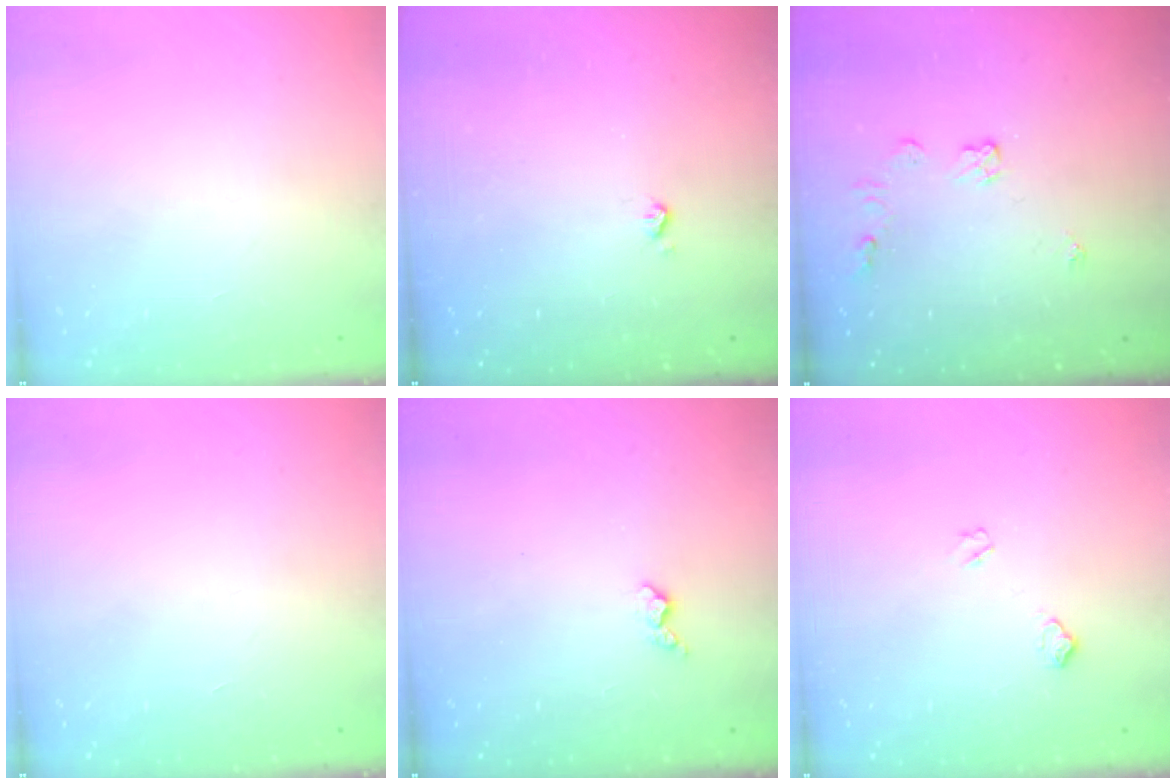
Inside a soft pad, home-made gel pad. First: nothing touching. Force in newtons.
{"total": 2.2, "press": 2.2, "slide": 0.4}
{"total": 5.3, "press": 5.2, "slide": 0.3}
{"total": 0.0}
{"total": 2.9, "press": 2.9, "slide": 0.5}
{"total": 6.9, "press": 6.8, "slide": 0.8}